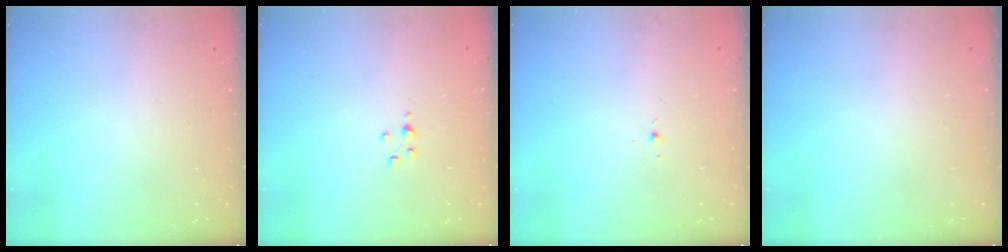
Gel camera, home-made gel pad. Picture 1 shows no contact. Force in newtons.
{"total": 2.9, "press": 2.8, "slide": 0.4}
{"total": 2.9, "press": 2.8, "slide": 0.8}
{"total": 0.0}